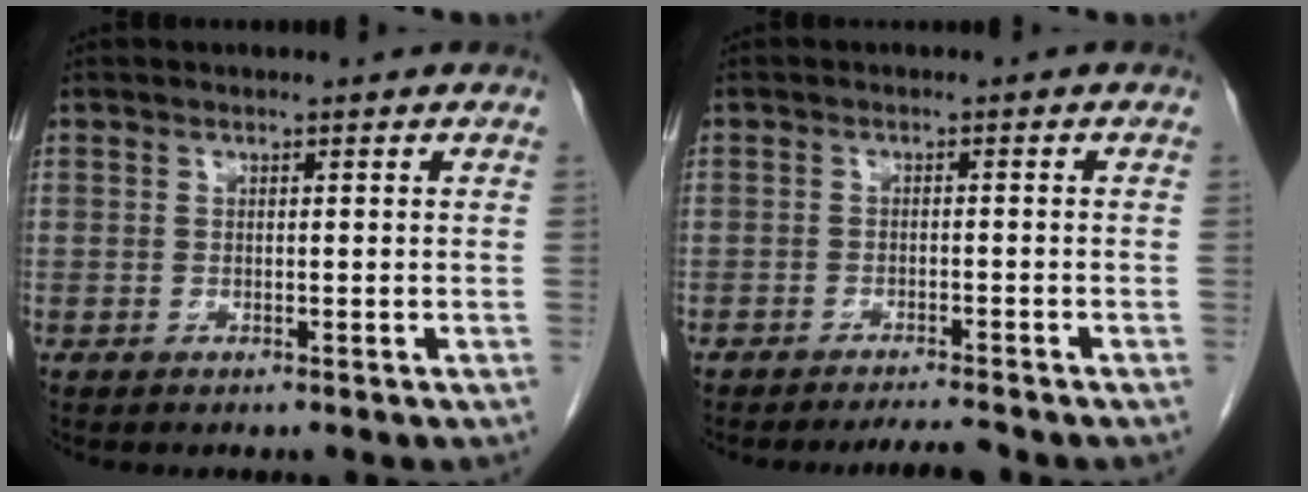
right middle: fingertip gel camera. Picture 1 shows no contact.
{"total": 3.1, "force": [-2.9, -0.3, 0.9], "torque": [-0.015, -0.012, -0.047]}